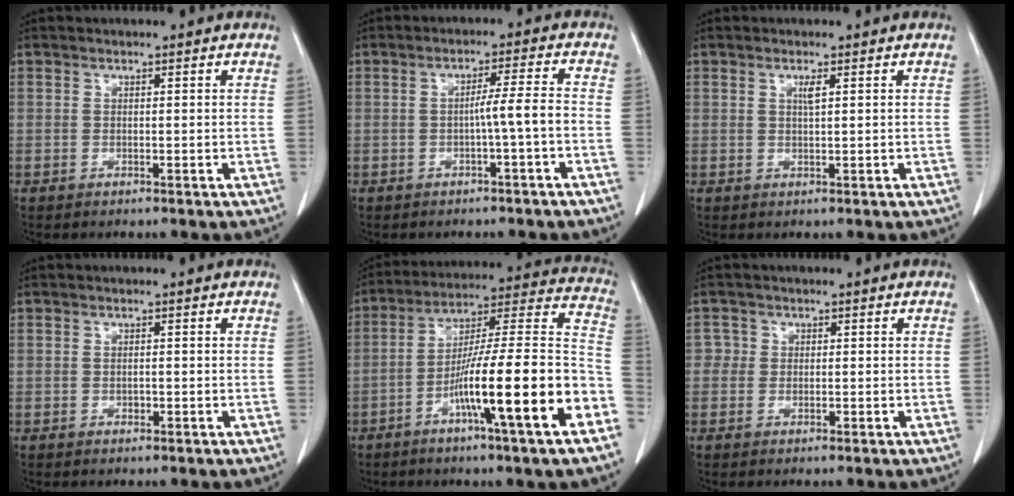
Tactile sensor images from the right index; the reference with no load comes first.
{"total": 4.0, "force": [-1.3, -0.8, 3.7], "torque": [-0.058, 0.006, -0.020]}
{"total": 1.3, "force": [0.5, 0.0, 1.2], "torque": [-0.025, -0.001, 0.010]}
{"total": 0.6, "force": [-0.2, 0.3, 0.5], "torque": [-0.012, 0.000, 0.000]}
{"total": 20.9, "force": [-8.5, 0.0, 19.1], "torque": [-0.268, -0.001, -0.139]}
{"total": 1.6, "force": [0.0, 1.6, 0.1], "torque": [0.005, 0.005, -0.003]}